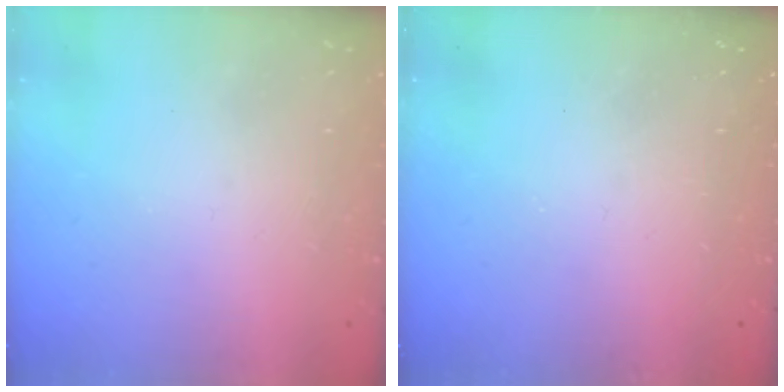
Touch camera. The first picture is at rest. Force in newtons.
{"total": 0.0}